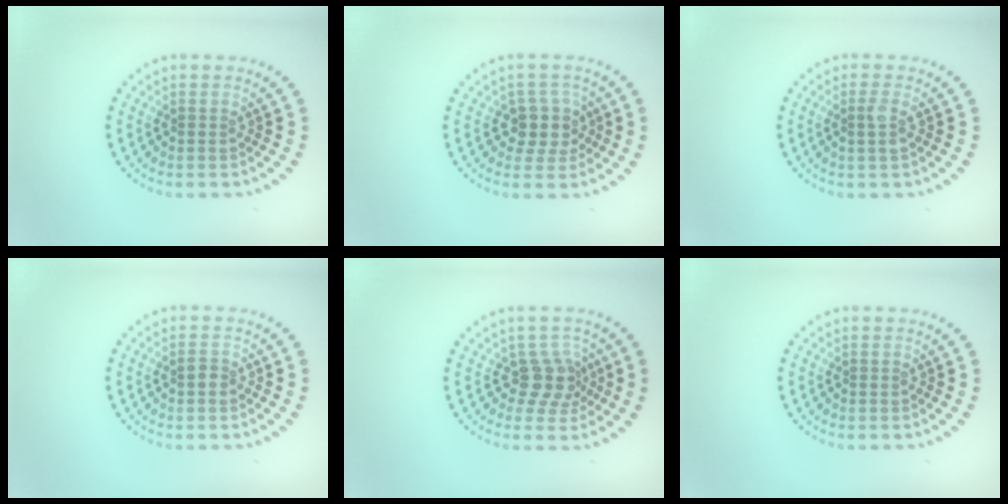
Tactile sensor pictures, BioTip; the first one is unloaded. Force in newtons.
{"total": 2.8, "press": 2.6, "slide": 1.2}
{"total": 1.4, "press": 1.2, "slide": 0.7}
{"total": 1.0, "press": 1.0, "slide": 0.2}
{"total": 2.7, "press": 2.1, "slide": 1.7}
{"total": 0.0}